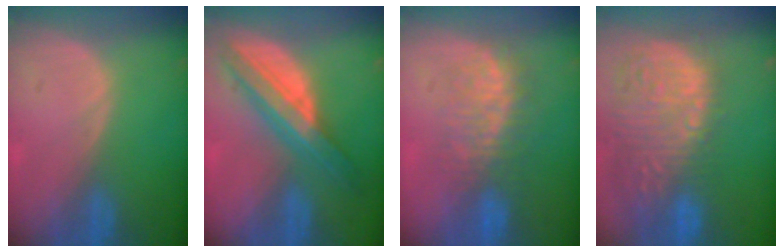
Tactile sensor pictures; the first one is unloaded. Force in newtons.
{"total": 8.6, "press": 8.6, "slide": 0.5}
{"total": 7.8, "press": 7.5, "slide": 2.1}
{"total": 15.4, "press": 12.6, "slide": 8.8}